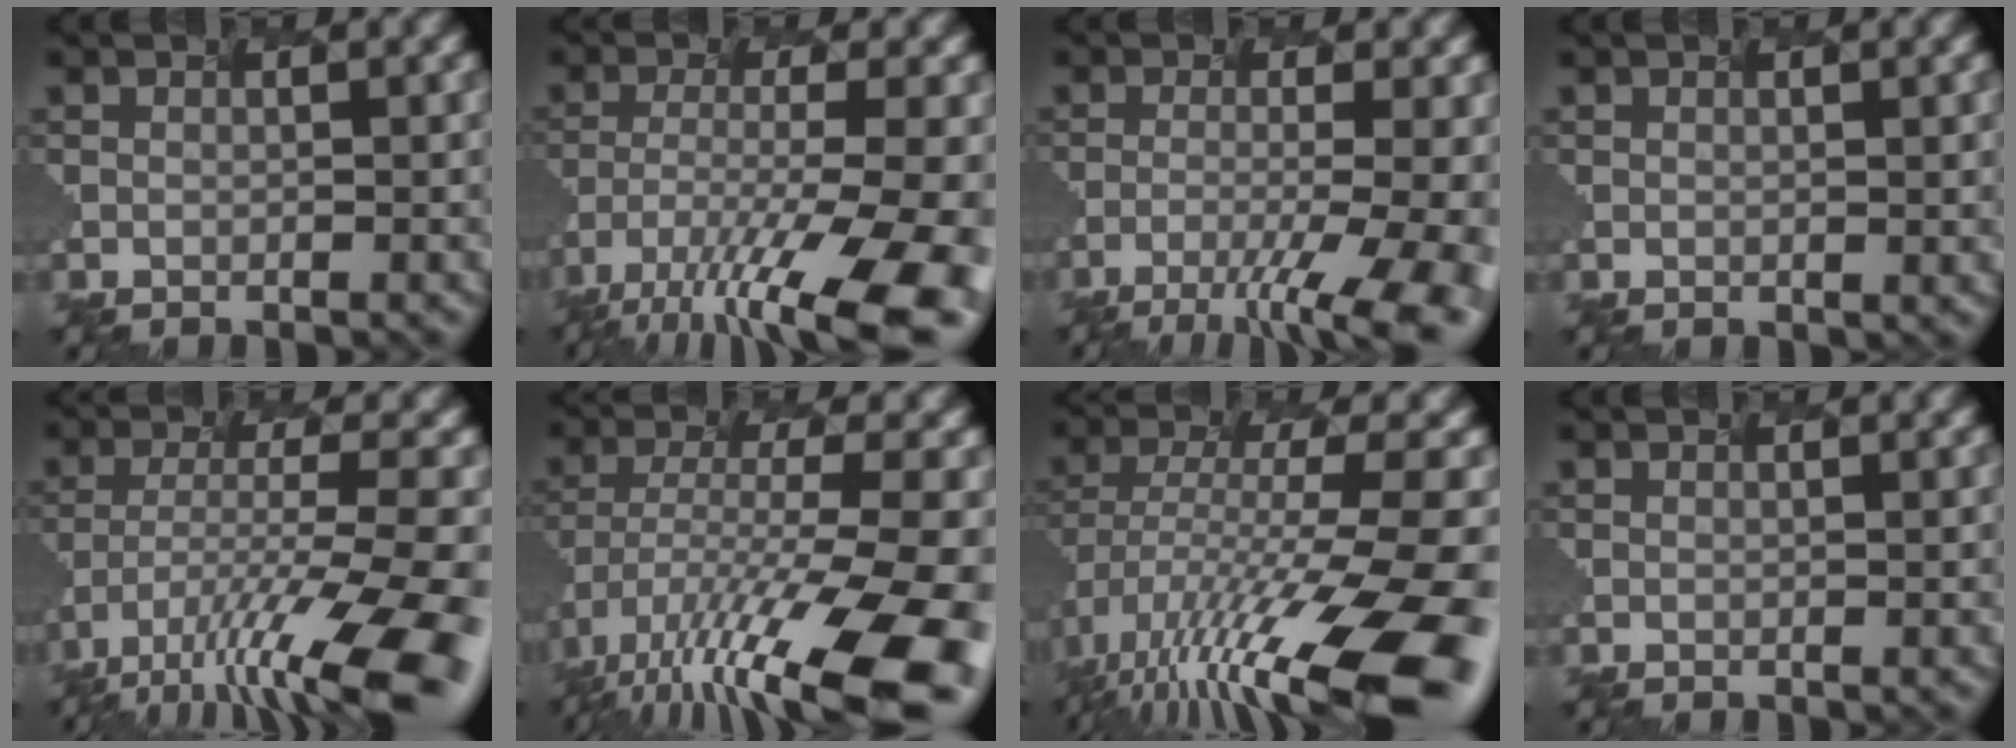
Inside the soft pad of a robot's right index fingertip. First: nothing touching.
{"total": 13.9, "force": [-9.8, 2.9, 9.4], "torque": [-0.200, -0.035, -0.120]}
{"total": 8.2, "force": [-4.8, 1.4, 6.5], "torque": [-0.112, -0.018, -0.038]}
{"total": 0.6, "force": [0.1, -0.5, -0.4], "torque": [-0.007, -0.002, 0.018]}
{"total": 12.7, "force": [-9.3, 1.9, 8.4], "torque": [-0.189, -0.016, -0.117]}
{"total": 14.6, "force": [-9.3, 3.3, 10.8], "torque": [-0.237, -0.025, -0.116]}
{"total": 14.3, "force": [-7.6, 3.1, 11.7], "torque": [-0.233, -0.014, -0.092]}
{"total": 0.0}